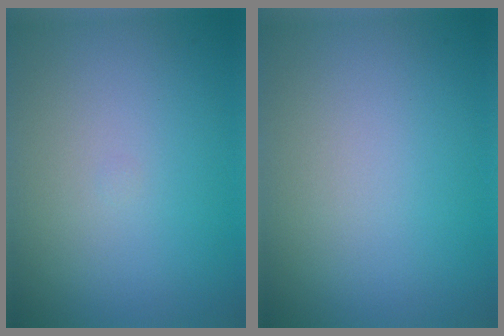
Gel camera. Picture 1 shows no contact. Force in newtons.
{"total": 0.0}